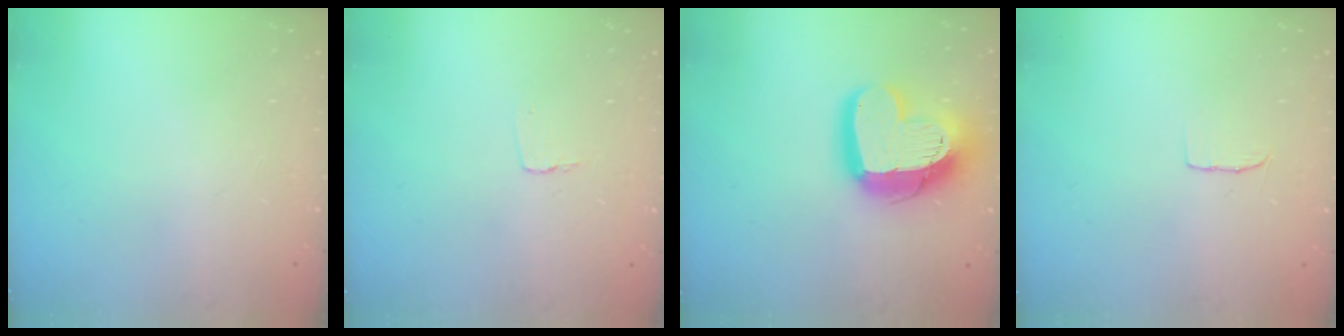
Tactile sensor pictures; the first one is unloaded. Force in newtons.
{"total": 3.1, "press": 3.1, "slide": 0.3}
{"total": 18.8, "press": 18.7, "slide": 1.8}
{"total": 4.4, "press": 4.3, "slide": 0.4}